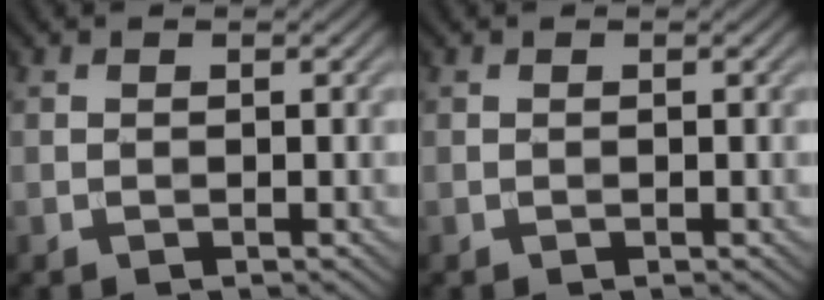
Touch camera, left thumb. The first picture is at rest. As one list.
[{"total": 0.0}]